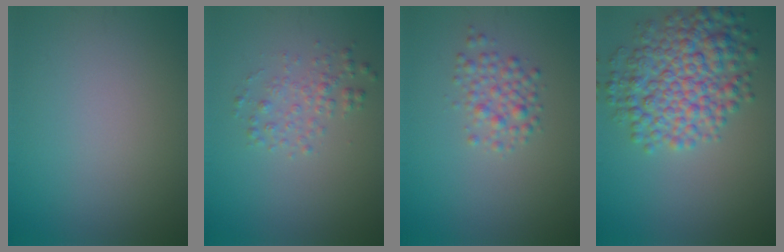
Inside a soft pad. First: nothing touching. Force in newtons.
{"total": 2.0, "press": 2.0, "slide": 0.0}
{"total": 2.3, "press": 2.3, "slide": 0.1}
{"total": 7.5, "press": 7.5, "slide": 0.1}